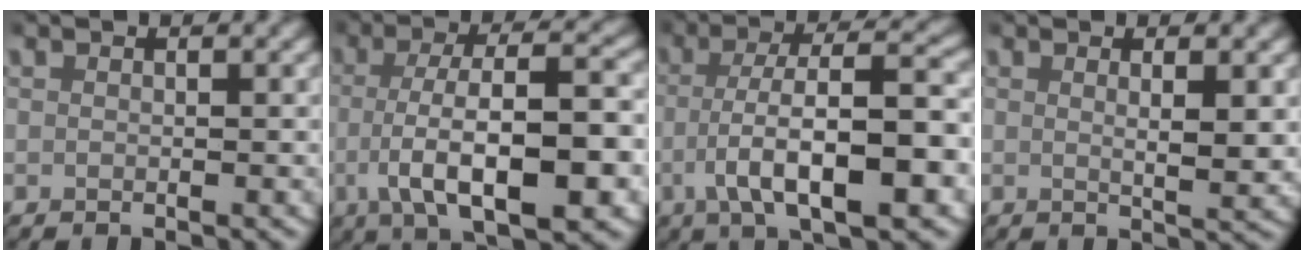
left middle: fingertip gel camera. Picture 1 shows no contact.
{"total": 9.2, "force": [-2.5, 3.5, 8.1], "torque": [-0.138, -0.015, -0.030]}
{"total": 8.4, "force": [-2.1, 3.0, 7.5], "torque": [-0.129, -0.008, -0.025]}
{"total": 2.0, "force": [0.8, 0.0, 1.8], "torque": [-0.032, -0.010, 0.017]}